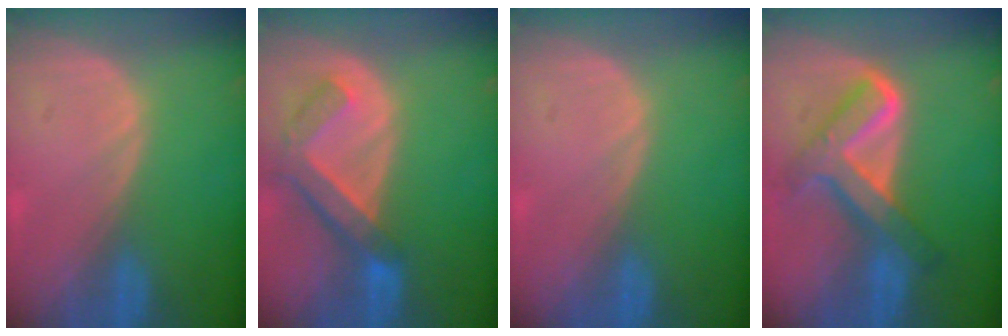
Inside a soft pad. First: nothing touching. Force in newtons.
{"total": 7.2, "press": 6.3, "slide": 3.5}
{"total": 0.0}
{"total": 8.3, "press": 8.3, "slide": 0.6}